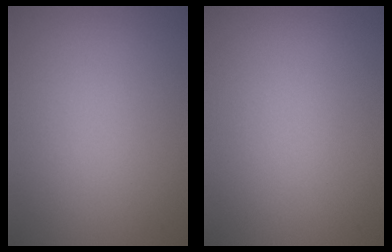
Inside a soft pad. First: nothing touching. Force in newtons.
{"total": 0.0}